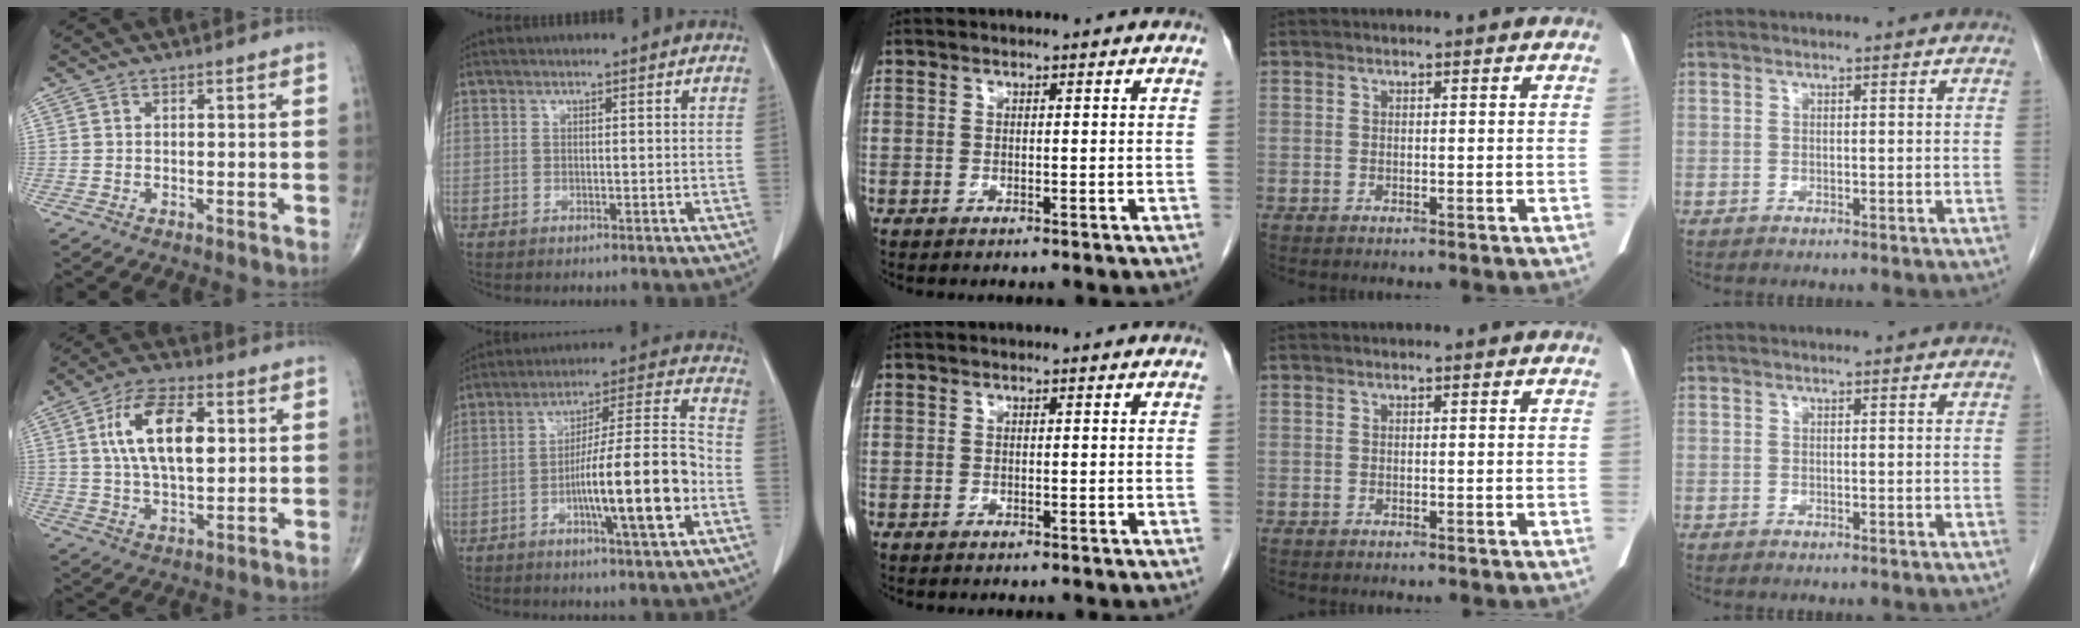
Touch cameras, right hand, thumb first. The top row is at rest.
{"thumb": {"total": 13.8, "force": [3.1, 6.8, 11.6], "torque": [-0.198, 0.001, 0.053]}, "index": {"total": 14.9, "force": [-4.5, 0.8, 14.2], "torque": [-0.230, 0.009, -0.071]}}